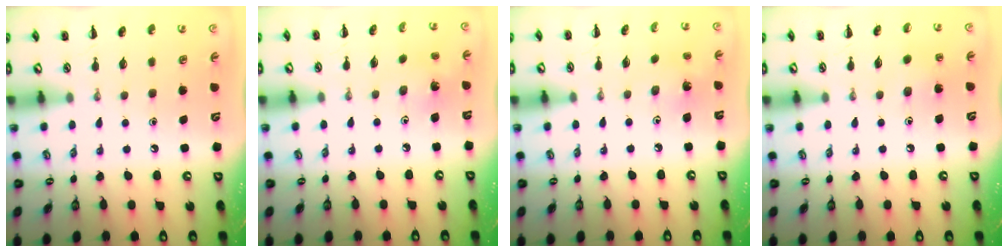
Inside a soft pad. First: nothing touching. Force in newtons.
{"total": 1.6, "press": 1.5, "slide": 0.5}
{"total": 1.6, "press": 1.5, "slide": 0.5}
{"total": 6.5, "press": 6.3, "slide": 1.7}